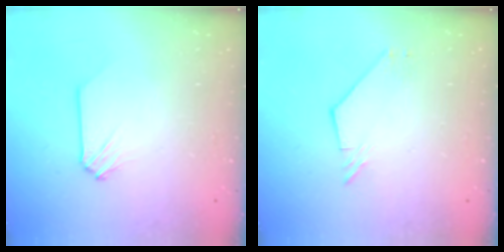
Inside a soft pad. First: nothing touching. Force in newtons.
{"total": 2.2, "press": 2.2, "slide": 0.4}